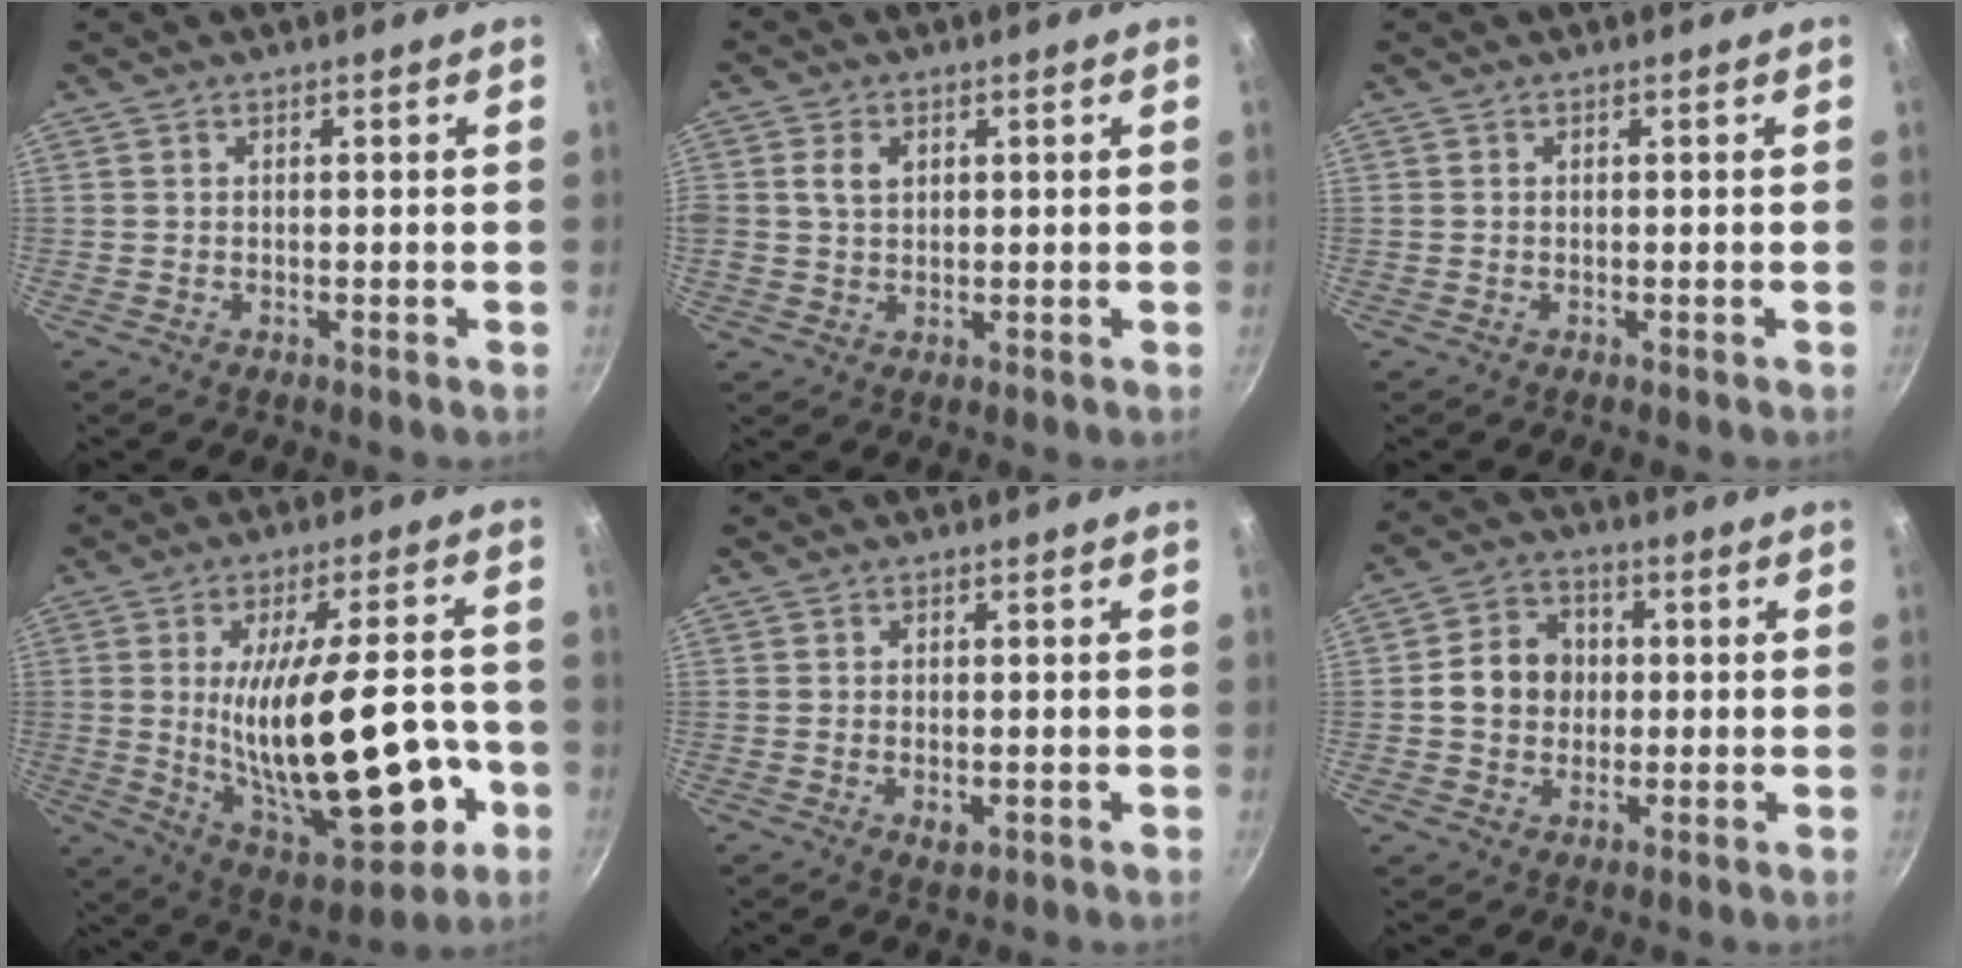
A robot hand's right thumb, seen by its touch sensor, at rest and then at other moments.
{"total": 3.7, "force": [1.1, 2.7, 2.3], "torque": [-0.033, 0.002, 0.020]}
{"total": 0.0}
{"total": 24.3, "force": [-3.7, 9.8, 22.0], "torque": [-0.322, 0.002, -0.034]}
{"total": 2.2, "force": [-0.4, 1.4, 1.7], "torque": [-0.029, -0.005, -0.002]}
{"total": 9.0, "force": [0.3, 7.7, 4.5], "torque": [-0.046, 0.013, -0.008]}